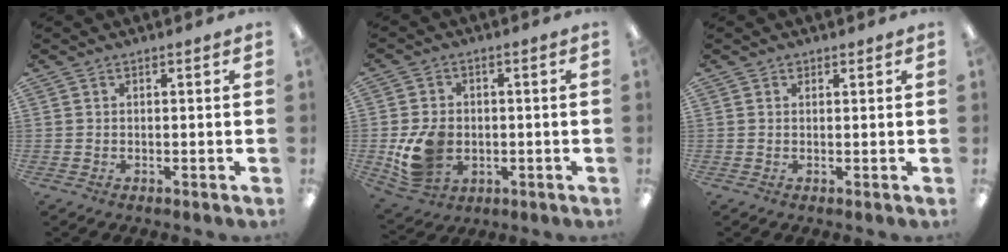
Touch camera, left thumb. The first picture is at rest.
{"total": 10.2, "force": [-1.7, 8.1, 6.0], "torque": [-0.126, 0.009, -0.027]}
{"total": 1.0, "force": [0.7, 0.6, 0.2], "torque": [0.004, -0.002, 0.011]}